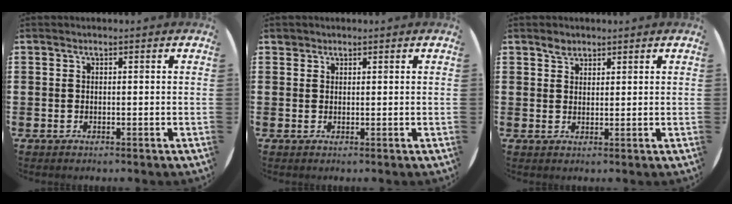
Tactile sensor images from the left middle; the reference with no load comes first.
{"total": 0.8, "force": [0.7, 0.3, -0.1], "torque": [0.000, 0.002, 0.014]}
{"total": 1.8, "force": [1.5, 0.9, 0.2], "torque": [0.003, 0.000, 0.028]}